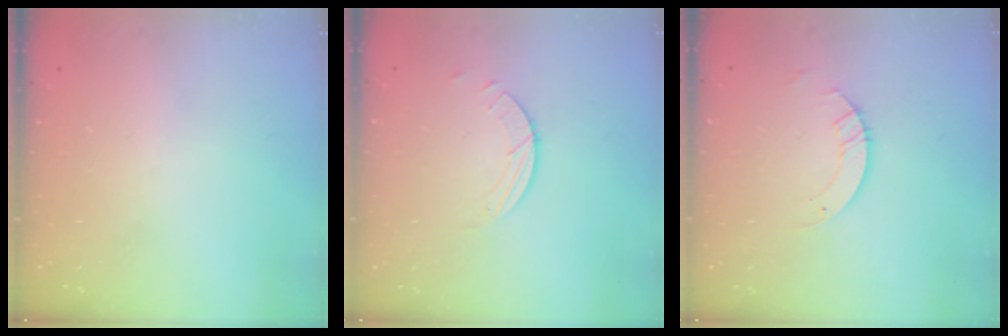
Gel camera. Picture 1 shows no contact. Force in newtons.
{"total": 1.7, "press": 1.7, "slide": 0.2}
{"total": 3.2, "press": 3.2, "slide": 0.3}